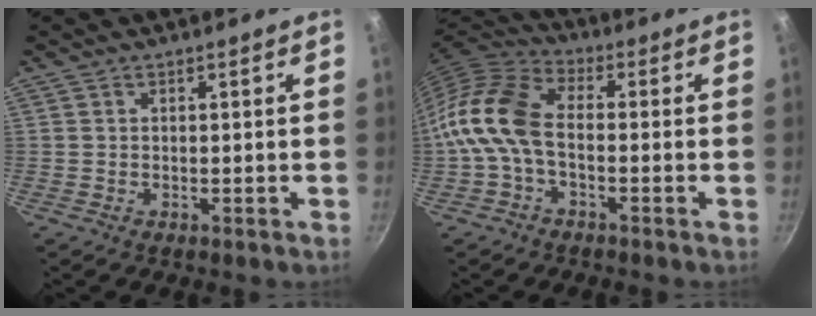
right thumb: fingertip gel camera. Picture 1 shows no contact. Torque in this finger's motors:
{"motor_torque": [0.53, 0.49, 0.05, 0.10, 0.43]}